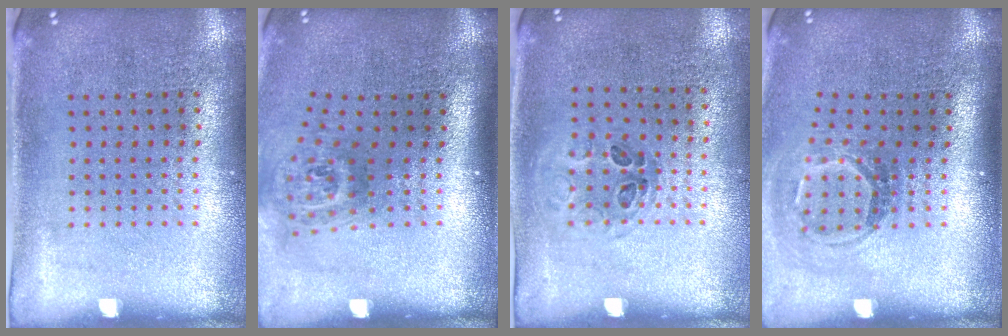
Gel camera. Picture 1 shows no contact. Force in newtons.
{"total": 1.8, "press": 1.2, "slide": 1.4}
{"total": 0.9, "press": 0.6, "slide": 0.7}
{"total": 1.8, "press": 1.2, "slide": 1.3}